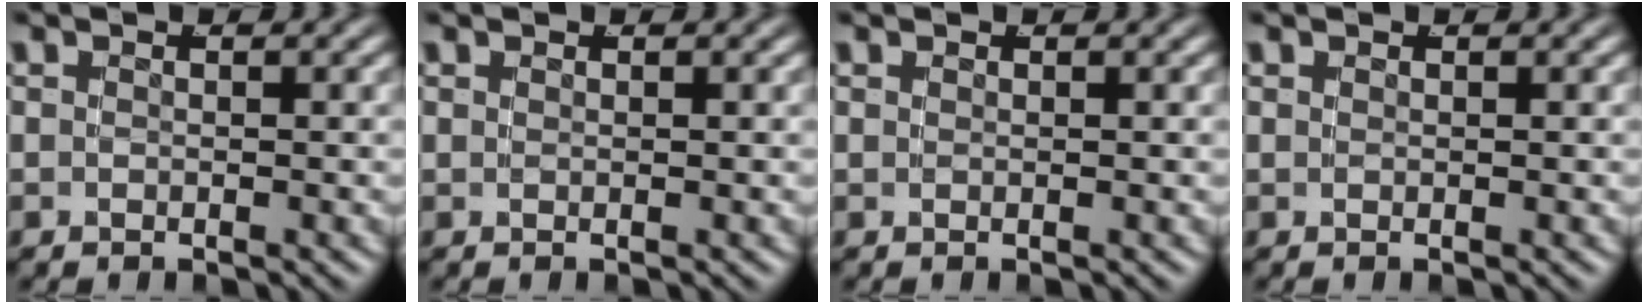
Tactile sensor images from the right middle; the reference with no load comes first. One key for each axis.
{"total": 0.0}
{"total": 0.0}
{"total": 0.0}